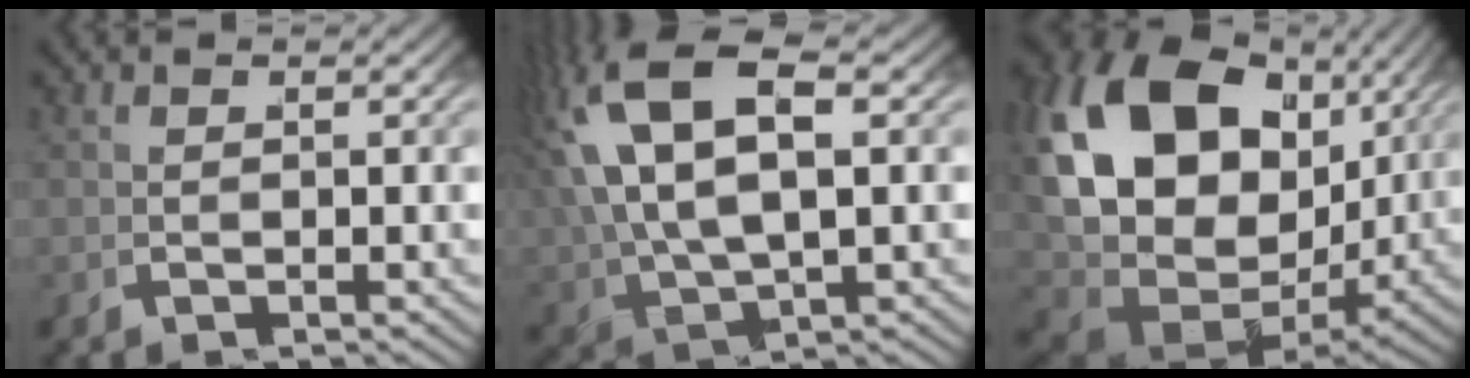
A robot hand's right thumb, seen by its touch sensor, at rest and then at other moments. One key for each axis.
{"total": 9.7, "fx": 1.7, "fy": 6.2, "fz": 7.3, "tx": -0.186, "ty": -0.018, "tz": 0.047}
{"total": 23.5, "fx": 1.9, "fy": 16.6, "fz": 16.5, "tx": -0.344, "ty": -0.029, "tz": 0.038}